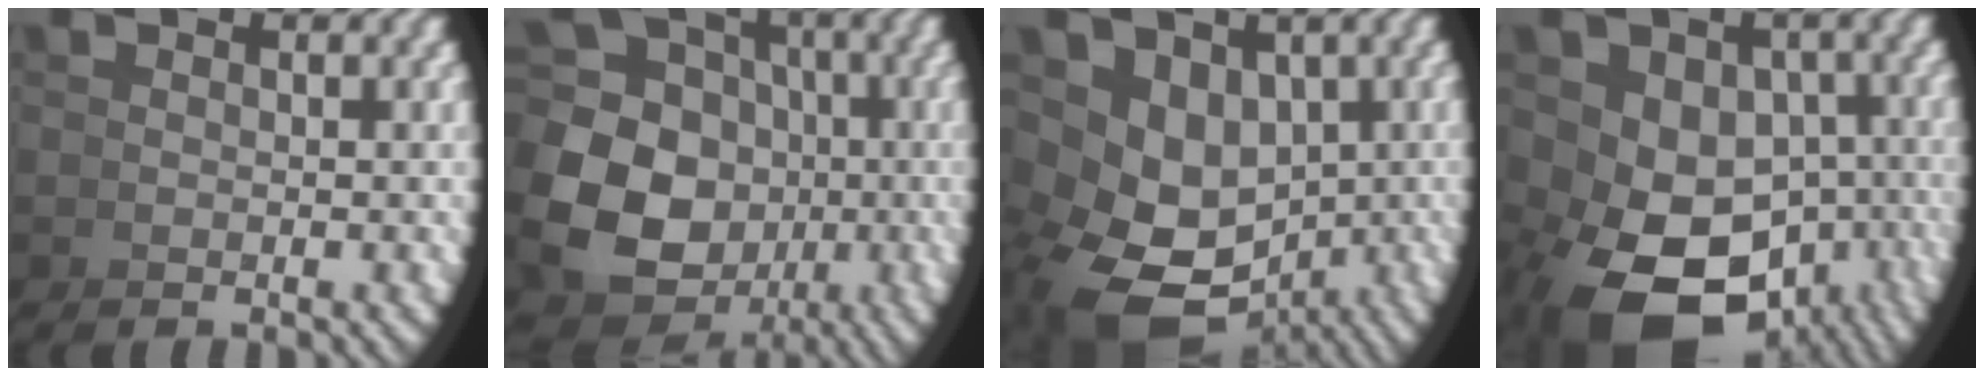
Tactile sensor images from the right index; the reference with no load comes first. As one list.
[{"total": 14.5, "force": [-0.9, 12.6, 7.1], "torque": [-0.150, -0.054, -0.006]}, {"total": 8.8, "force": [-2.3, 6.7, 5.1], "torque": [-0.125, -0.046, -0.014]}, {"total": 12.7, "force": [-5.6, 8.4, 7.6], "torque": [-0.164, -0.076, -0.051]}]